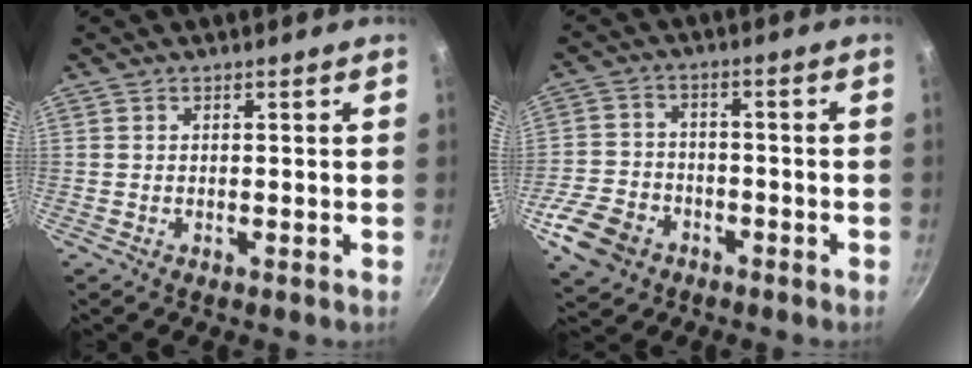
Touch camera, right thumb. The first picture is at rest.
{"total": 9.8, "force": [-4.9, 7.2, 4.6], "torque": [-0.082, 0.032, -0.093]}